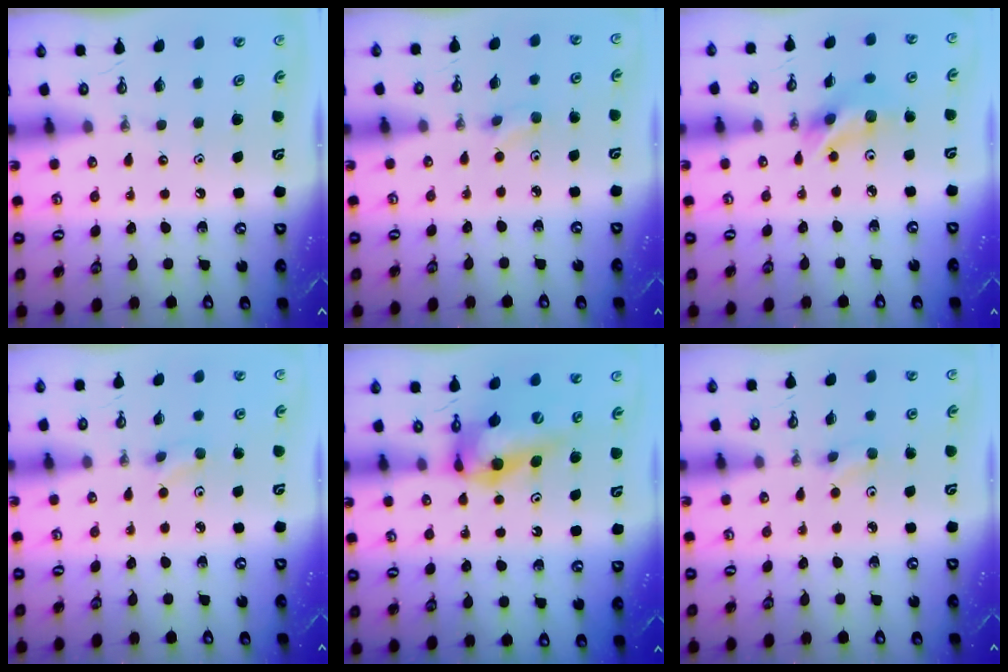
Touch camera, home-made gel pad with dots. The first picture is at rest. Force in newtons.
{"total": 2.5, "press": 2.4, "slide": 0.7}
{"total": 10.0, "press": 9.3, "slide": 3.9}
{"total": 2.5, "press": 2.4, "slide": 0.7}
{"total": 11.6, "press": 11.6, "slide": 1.0}
{"total": 2.5, "press": 2.4, "slide": 0.7}